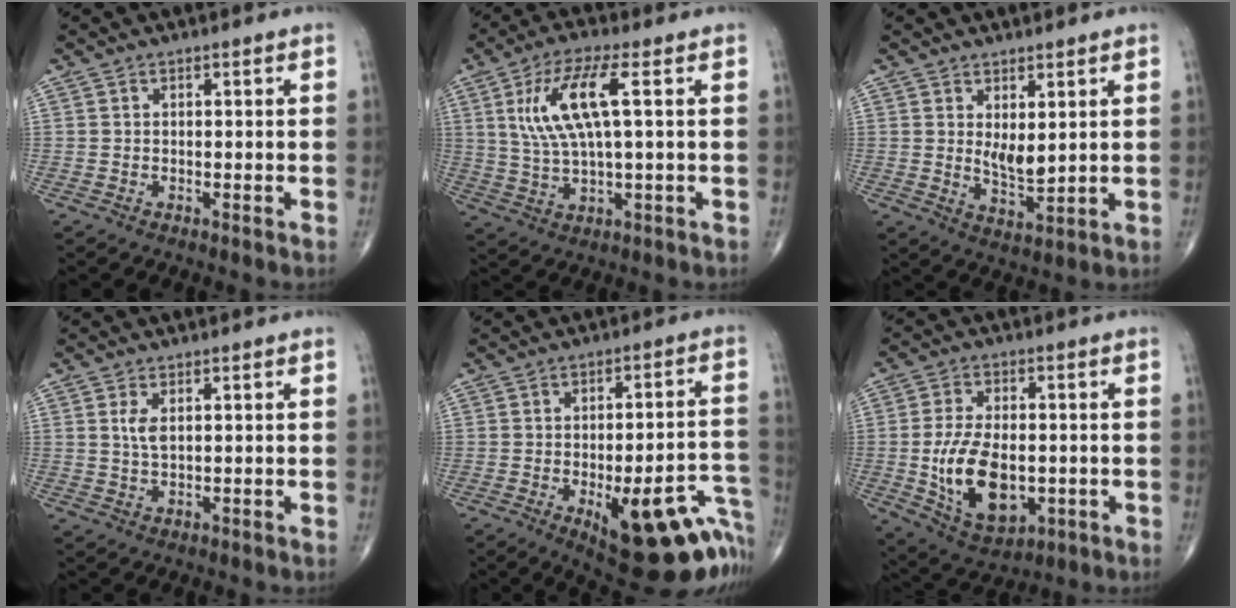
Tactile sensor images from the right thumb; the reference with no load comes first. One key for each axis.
{"total": 11.7, "fx": 3.0, "fy": 2.9, "fz": 10.9, "tx": -0.241, "ty": 0.004, "tz": 0.062}
{"total": 5.1, "fx": 1.5, "fy": 2.2, "fz": 4.4, "tx": -0.068, "ty": -0.024, "tz": 0.034}
{"total": 2.6, "fx": 0.8, "fy": 1.1, "fz": 2.3, "tx": -0.047, "ty": -0.004, "tz": 0.019}
{"total": 23.3, "fx": -10.3, "fy": 8.3, "fz": 19.2, "tx": -0.162, "ty": 0.052, "tz": -0.119}
{"total": 14.6, "fx": -2.1, "fy": 8.2, "fz": 11.9, "tx": -0.200, "ty": -0.007, "tz": -0.021}